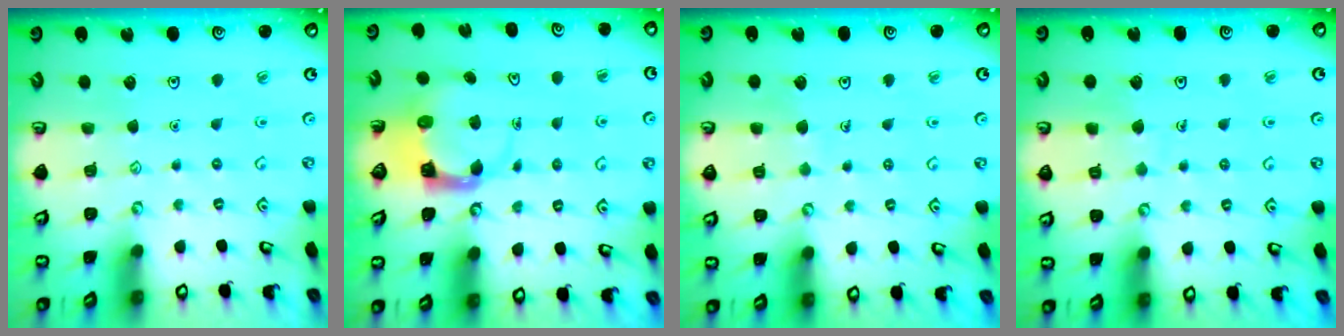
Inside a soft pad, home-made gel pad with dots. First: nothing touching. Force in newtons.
{"total": 3.7, "press": 3.7, "slide": 0.5}
{"total": 3.2, "press": 3.2, "slide": 0.2}
{"total": 5.0, "press": 5.0, "slide": 0.5}